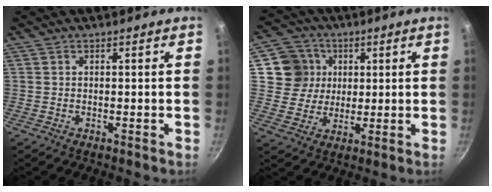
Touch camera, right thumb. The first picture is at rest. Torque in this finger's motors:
{"motor_torque": [-0.10, 1.86, 0.39, -0.23, -0.01]}